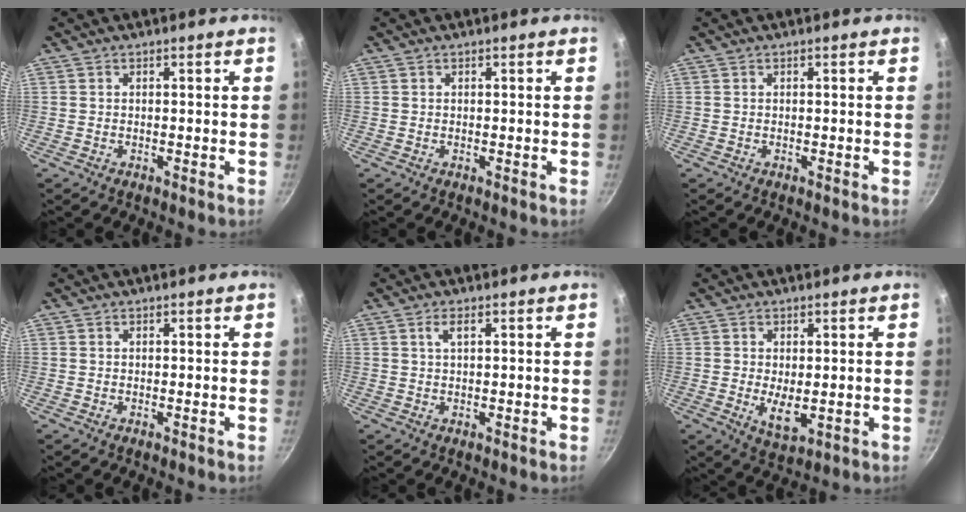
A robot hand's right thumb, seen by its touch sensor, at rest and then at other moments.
{"total": 0.0}
{"total": 0.0}
{"total": 0.0}
{"total": 2.0, "force": [0.8, 0.7, 1.7], "torque": [-0.032, 0.002, 0.016]}
{"total": 5.1, "force": [-0.2, 2.7, 4.2], "torque": [-0.069, -0.015, 0.007]}